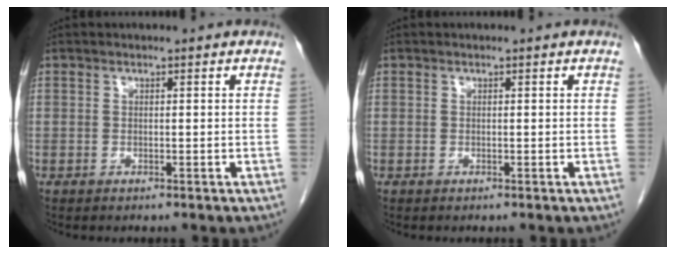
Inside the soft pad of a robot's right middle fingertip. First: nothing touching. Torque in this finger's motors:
{"motor_torque": [0.00, 0.00, 0.03, 0.01]}